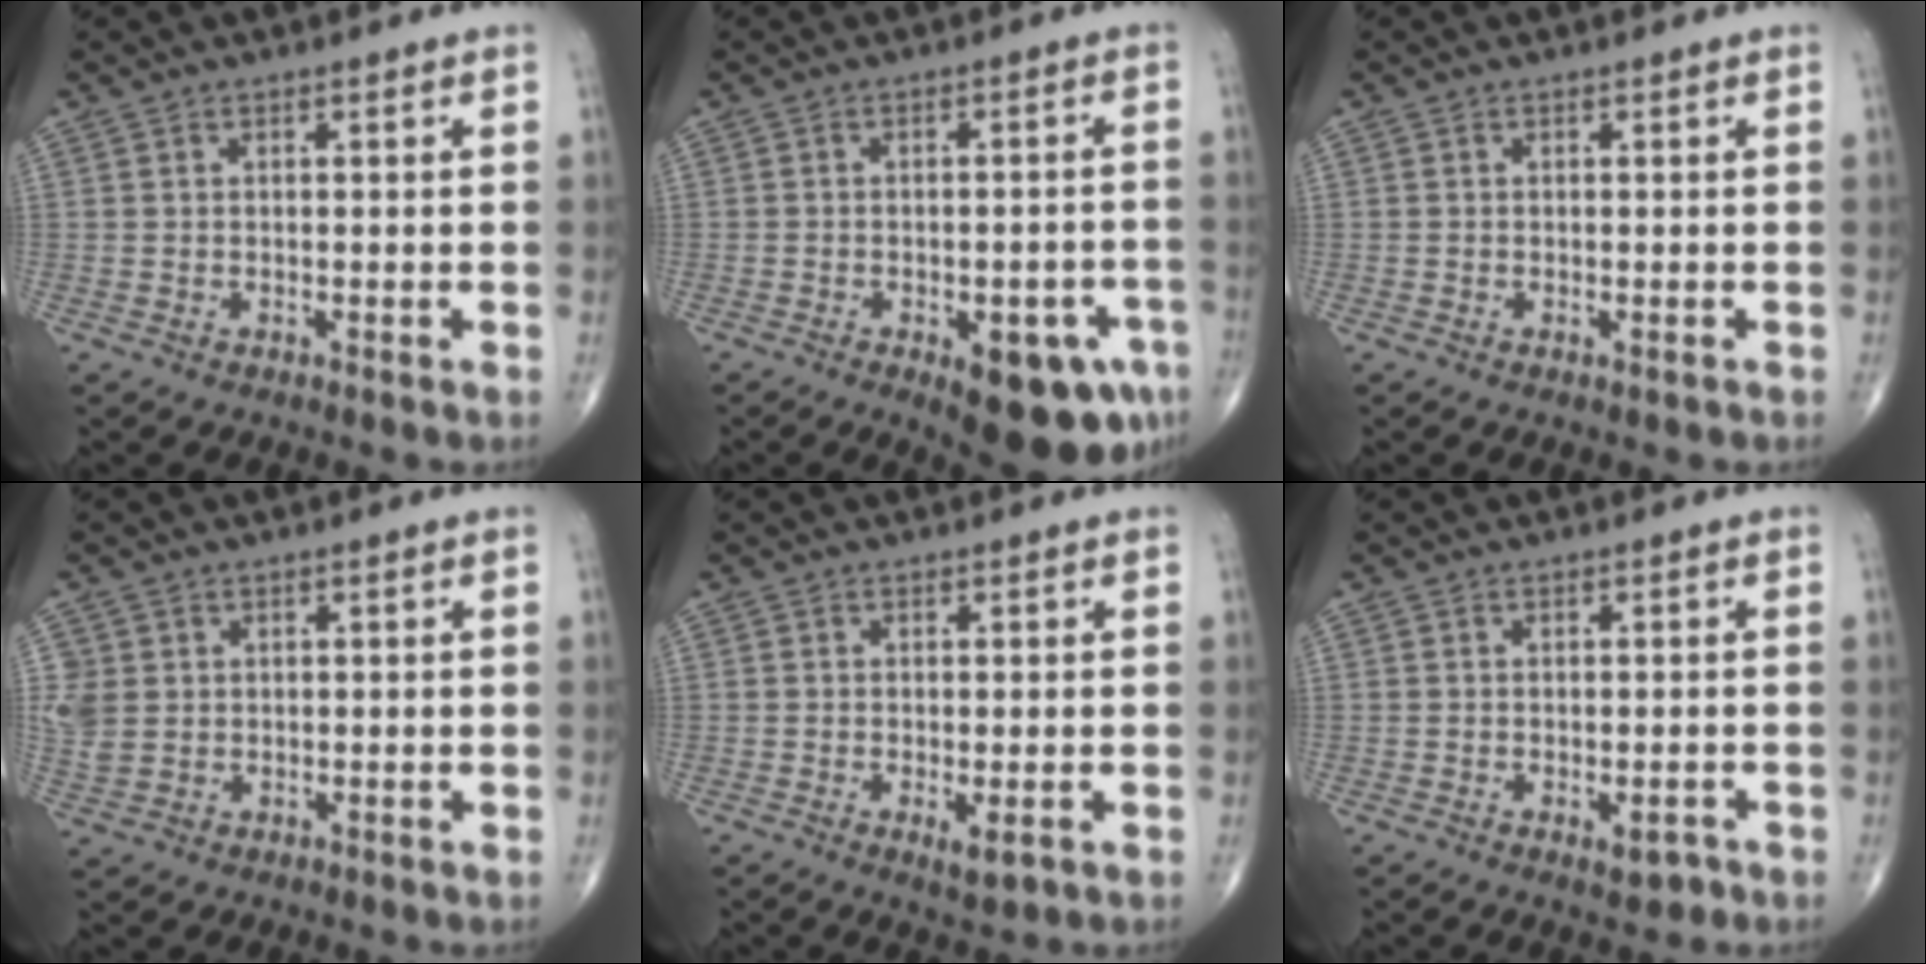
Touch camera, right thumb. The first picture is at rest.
{"total": 13.0, "force": [-6.1, 5.3, 10.1], "torque": [-0.097, 0.021, -0.068]}
{"total": 0.5, "force": [-0.2, 0.2, 0.4], "torque": [-0.008, -0.002, -0.004]}
{"total": 5.3, "force": [0.9, 4.5, 2.5], "torque": [-0.055, 0.000, 0.025]}
{"total": 2.8, "force": [-0.9, 0.9, 2.5], "torque": [-0.043, -0.008, -0.013]}
{"total": 2.7, "force": [-1.3, 1.3, 2.0], "torque": [-0.017, 0.003, -0.014]}